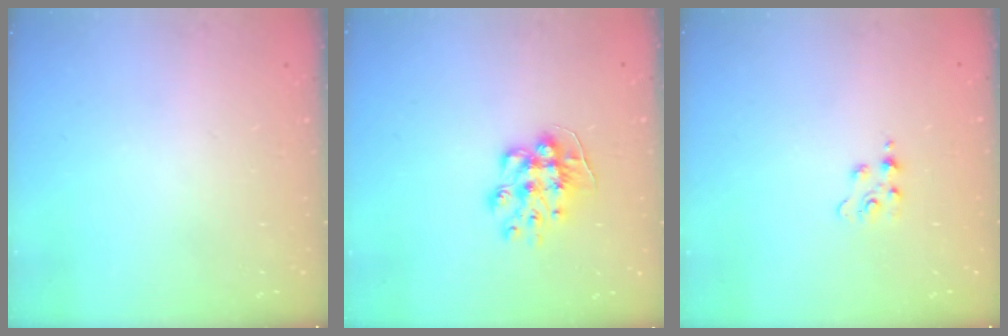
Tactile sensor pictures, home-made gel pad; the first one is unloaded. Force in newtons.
{"total": 9.9, "press": 9.9, "slide": 0.4}
{"total": 2.3, "press": 2.3, "slide": 0.5}